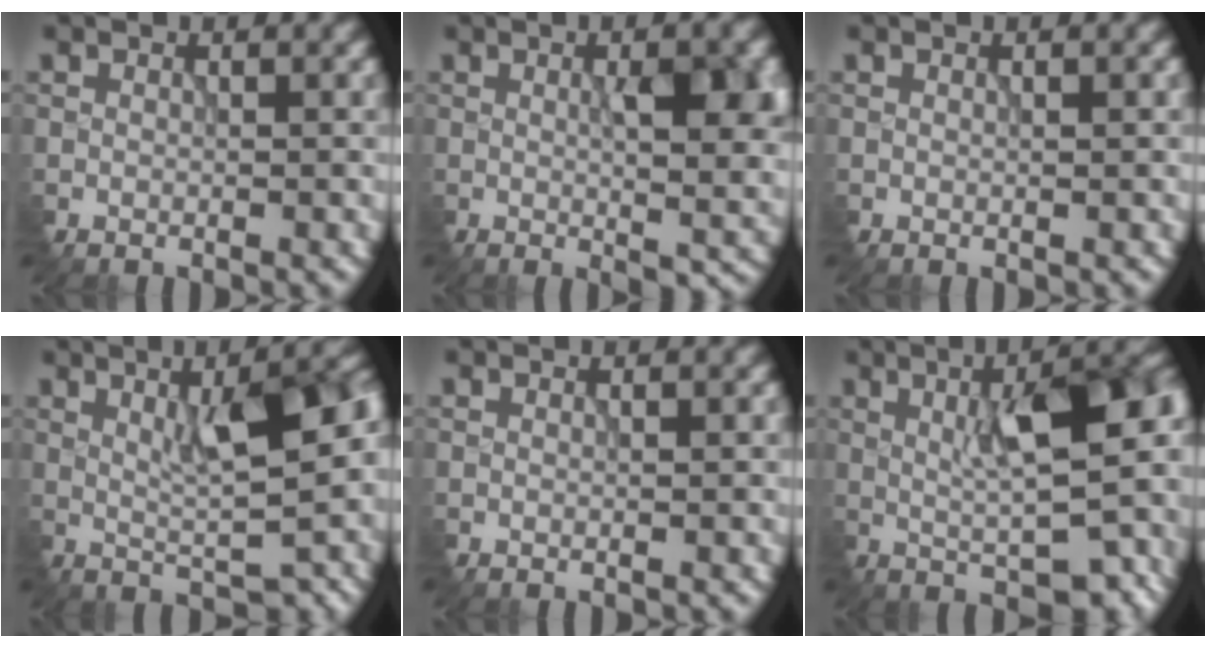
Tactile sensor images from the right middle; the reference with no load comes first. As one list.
[{"total": 6.2, "force": [0.2, 1.8, 6.0], "torque": [-0.083, -0.008, 0.011]}, {"total": 0.0}, {"total": 9.2, "force": [1.8, 2.1, 8.8], "torque": [-0.132, 0.008, 0.034]}, {"total": 0.0}, {"total": 11.8, "force": [0.0, 3.7, 11.2], "torque": [-0.143, 0.009, 0.008]}]